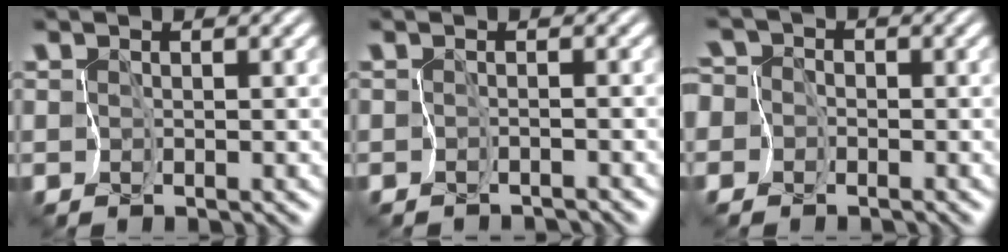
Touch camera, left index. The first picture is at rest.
{"total": 1.4, "force": [-1.4, 0.0, 0.0], "torque": [0.005, -0.006, -0.025]}
{"total": 5.7, "force": [-1.9, 5.1, 1.5], "torque": [-0.057, 0.012, -0.081]}